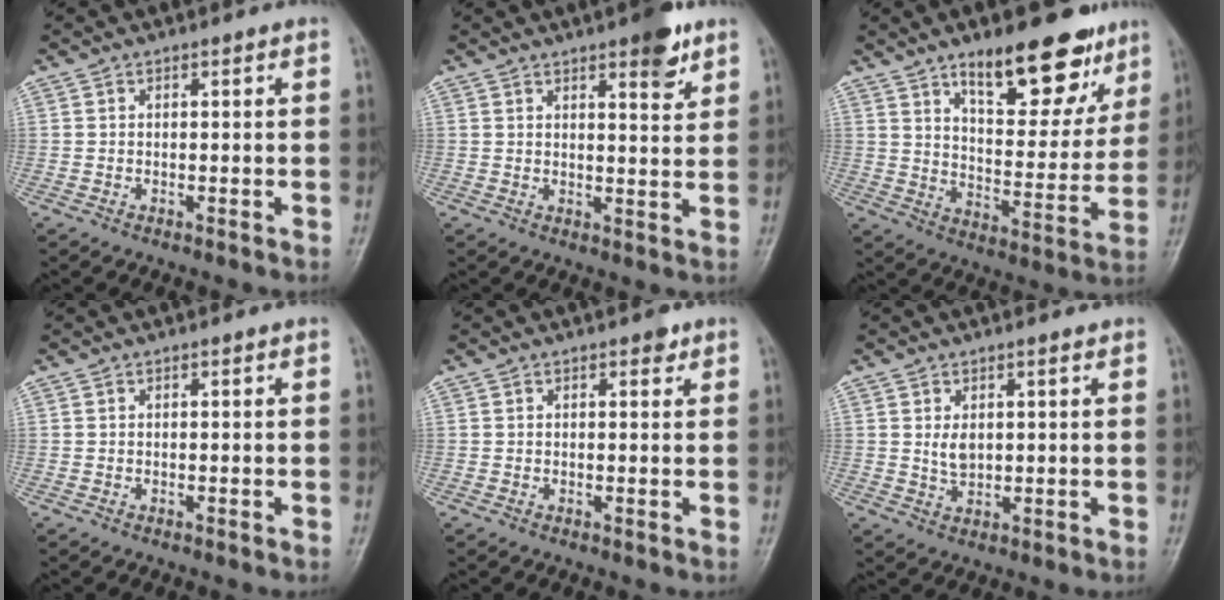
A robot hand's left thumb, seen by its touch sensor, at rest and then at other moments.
{"total": 6.5, "force": [4.0, 1.9, 4.7], "torque": [-0.049, -0.021, 0.051]}
{"total": 19.1, "force": [12.1, 7.8, 12.5], "torque": [-0.120, -0.069, 0.186]}
{"total": 0.0}
{"total": 1.5, "force": [0.9, 0.8, 0.8], "torque": [-0.001, -0.002, 0.009]}
{"total": 3.0, "force": [0.9, 1.8, 2.2], "torque": [-0.029, -0.011, 0.024]}